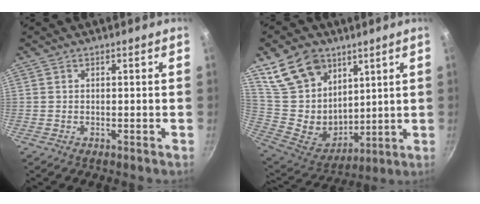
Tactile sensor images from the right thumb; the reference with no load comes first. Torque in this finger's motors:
{"motor_torque": [-1.50, 1.72, 0.12, 0.03, 0.07]}